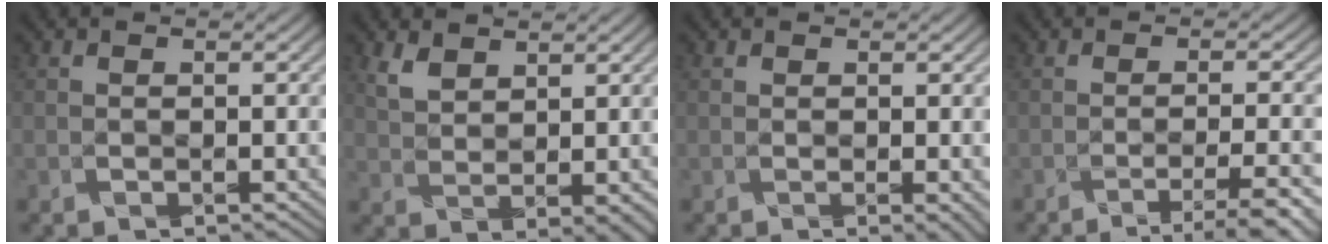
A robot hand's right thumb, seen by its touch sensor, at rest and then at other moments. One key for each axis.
{"total": 3.8, "fx": 2.5, "fy": 1.7, "fz": 2.4, "tx": -0.061, "ty": -0.001, "tz": 0.054}
{"total": 1.8, "fx": 0.3, "fy": 1.0, "fz": 1.5, "tx": -0.019, "ty": -0.003, "tz": 0.006}
{"total": 5.3, "fx": -3.6, "fy": 0.3, "fz": 3.9, "tx": -0.056, "ty": 0.006, "tz": -0.043}